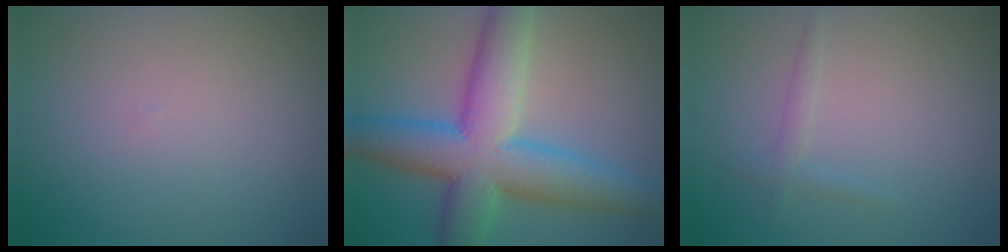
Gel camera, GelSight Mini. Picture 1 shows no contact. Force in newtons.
{"total": 10.8, "press": 10.8, "slide": 0.1}
{"total": 1.2, "press": 1.2, "slide": 0.1}